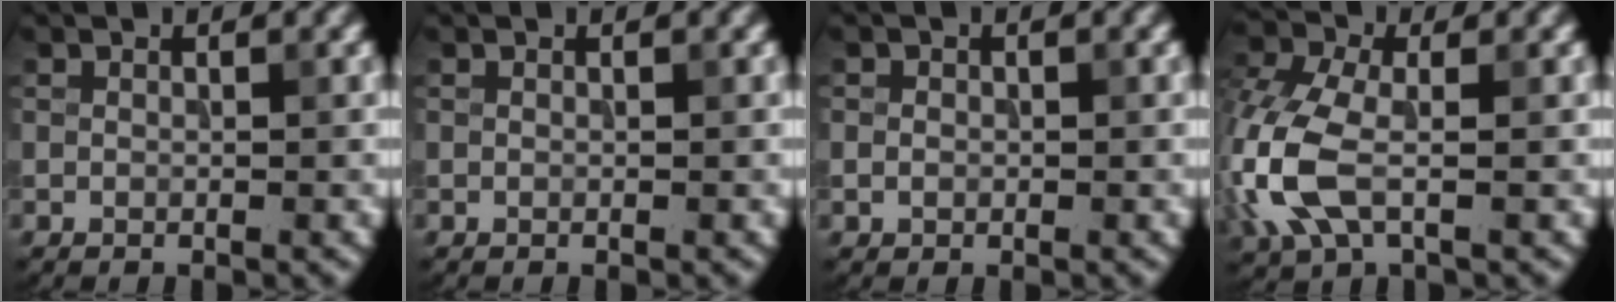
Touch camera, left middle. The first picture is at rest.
{"total": 0.0}
{"total": 0.9, "force": [0.0, 0.9, 0.3], "torque": [0.000, -0.005, -0.002]}
{"total": 6.3, "force": [-1.5, 3.6, 4.9], "torque": [-0.137, 0.001, -0.038]}